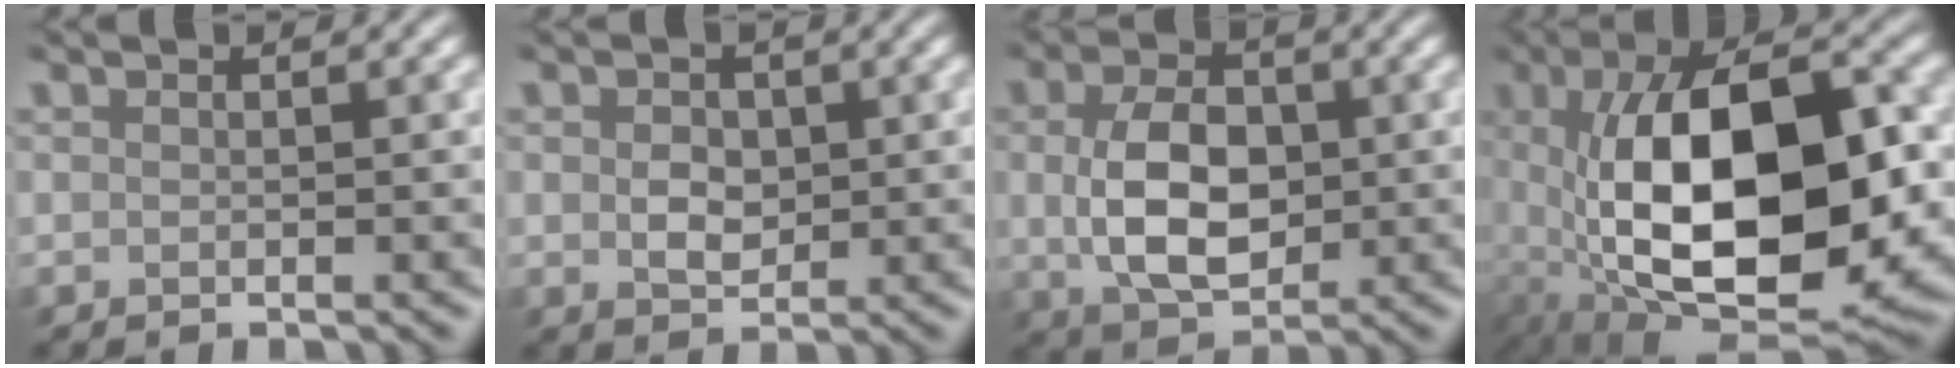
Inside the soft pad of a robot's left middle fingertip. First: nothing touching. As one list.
[{"total": 1.8, "force": [0.3, 1.6, 0.9], "torque": [-0.018, -0.001, 0.005]}, {"total": 6.0, "force": [0.3, 3.9, 4.6], "torque": [-0.101, -0.001, 0.009]}, {"total": 14.4, "force": [-0.8, 6.8, 12.7], "torque": [-0.206, -0.009, 0.000]}]